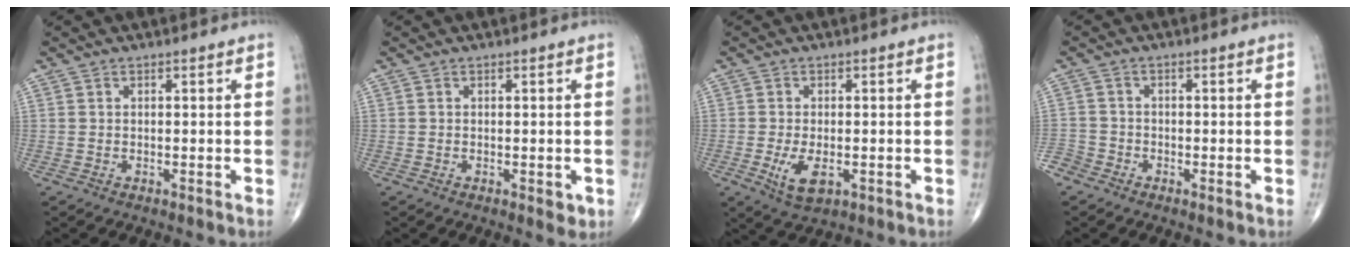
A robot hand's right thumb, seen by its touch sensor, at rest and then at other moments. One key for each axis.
{"total": 1.8, "fx": -0.5, "fy": 0.9, "fz": 1.5, "tx": -0.010, "ty": -0.001, "tz": -0.006}
{"total": 5.4, "fx": -1.5, "fy": 2.7, "fz": 4.4, "tx": -0.081, "ty": -0.008, "tz": -0.021}
{"total": 3.0, "fx": -2.2, "fy": 2.0, "fz": 0.4, "tx": -0.001, "ty": 0.005, "tz": -0.053}